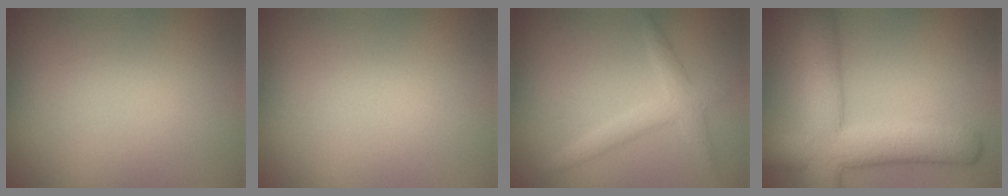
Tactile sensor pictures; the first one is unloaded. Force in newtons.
{"total": 0.0}
{"total": 2.5, "press": 2.5, "slide": 0.1}
{"total": 8.4, "press": 8.4, "slide": 0.6}